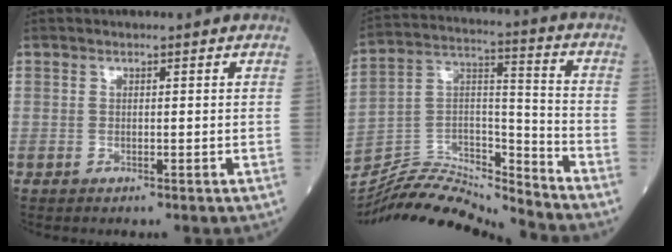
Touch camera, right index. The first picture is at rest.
{"total": 16.2, "force": [-16.0, 0.3, 2.3], "torque": [-0.041, 0.045, -0.285]}